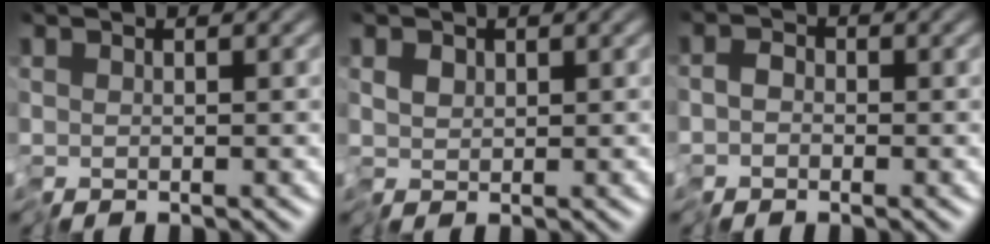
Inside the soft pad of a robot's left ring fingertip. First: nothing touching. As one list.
[{"total": 1.3, "force": [0.2, 0.9, 1.0], "torque": [-0.015, 0.000, 0.002]}, {"total": 1.4, "force": [-1.0, 0.8, 0.5], "torque": [0.002, 0.000, -0.022]}]